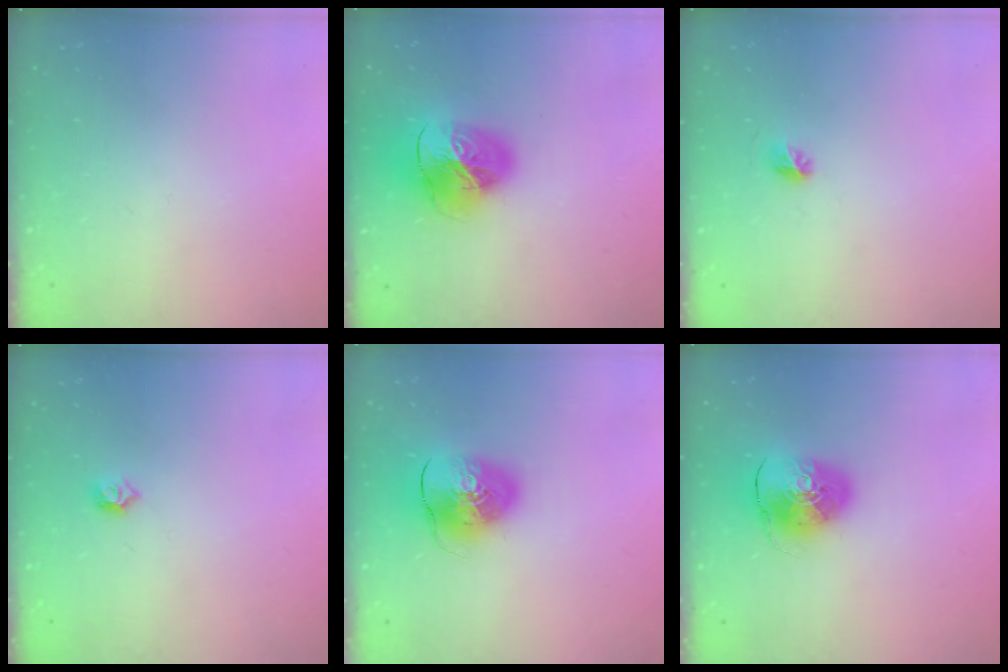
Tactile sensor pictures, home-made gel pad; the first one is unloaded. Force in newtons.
{"total": 23.3, "press": 23.2, "slide": 2.4}
{"total": 4.5, "press": 4.3, "slide": 1.4}
{"total": 4.8, "press": 4.7, "slide": 1.0}
{"total": 11.8, "press": 11.7, "slide": 1.9}
{"total": 9.8, "press": 9.7, "slide": 1.4}